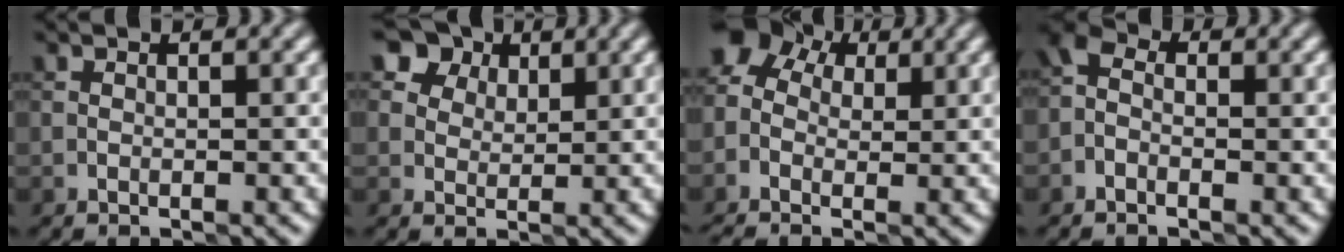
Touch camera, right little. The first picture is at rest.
{"total": 5.7, "force": [3.7, 3.9, 2.0], "torque": [-0.037, 0.007, 0.053]}
{"total": 6.4, "force": [0.5, 4.8, 4.1], "torque": [-0.091, 0.028, 0.000]}
{"total": 1.8, "force": [-0.7, 1.2, 1.1], "torque": [-0.024, 0.008, -0.024]}